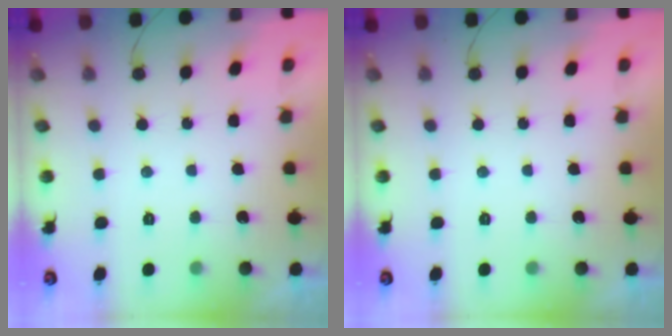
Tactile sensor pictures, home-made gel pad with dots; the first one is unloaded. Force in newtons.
{"total": 0.0}